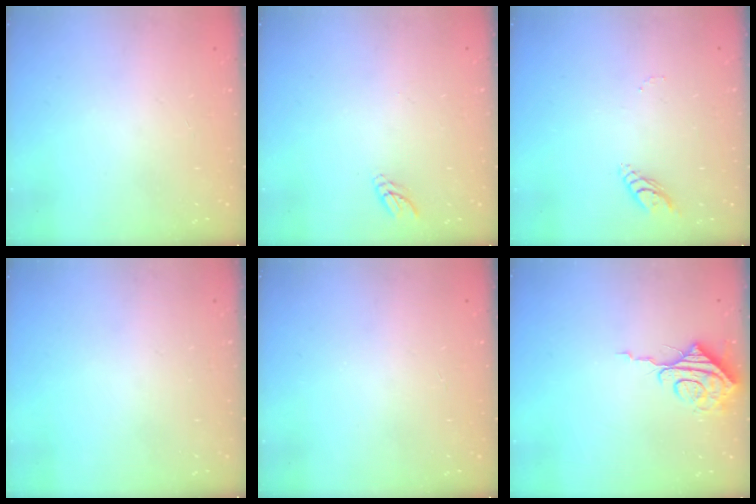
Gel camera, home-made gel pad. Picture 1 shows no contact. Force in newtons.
{"total": 4.6, "press": 4.6, "slide": 0.4}
{"total": 4.5, "press": 4.4, "slide": 0.6}
{"total": 0.0}
{"total": 0.0}
{"total": 8.2, "press": 8.1, "slide": 0.9}